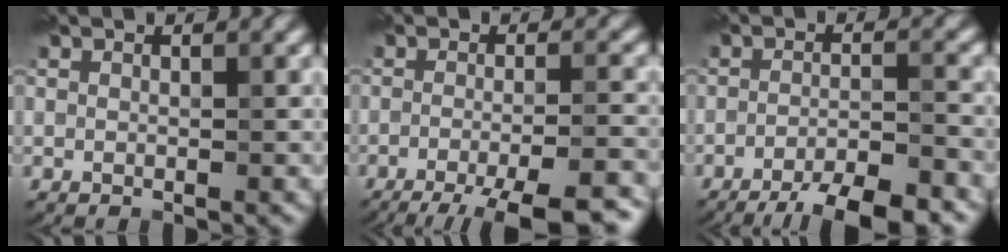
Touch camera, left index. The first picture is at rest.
{"total": 10.7, "force": [-8.1, 2.3, 6.7], "torque": [-0.083, -0.008, -0.103]}
{"total": 7.0, "force": [-5.3, 1.3, 4.5], "torque": [-0.059, -0.005, -0.083]}